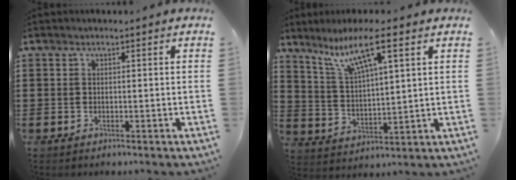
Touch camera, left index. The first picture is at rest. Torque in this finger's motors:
{"motor_torque": [-0.05, 0.06, -0.01, 0.03]}